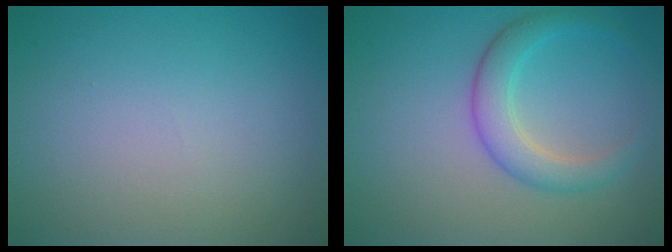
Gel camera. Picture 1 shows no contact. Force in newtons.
{"total": 3.3, "press": 3.3, "slide": 0.1}